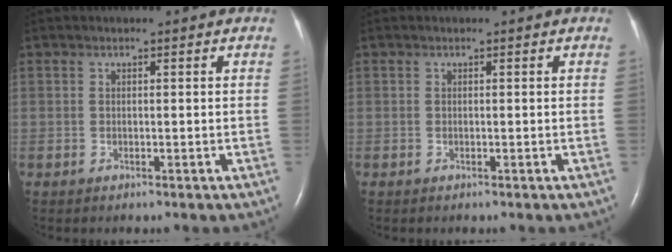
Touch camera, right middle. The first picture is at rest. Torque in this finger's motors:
{"motor_torque": [0.07, -0.13, 0.00, 0.00]}